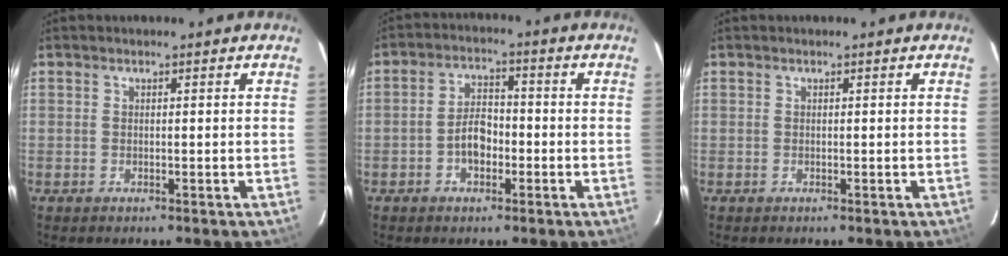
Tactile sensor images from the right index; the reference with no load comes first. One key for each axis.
{"total": 5.3, "fx": -1.9, "fy": 3.3, "fz": 3.7, "tx": -0.069, "ty": 0.014, "tz": -0.030}
{"total": 0.0}